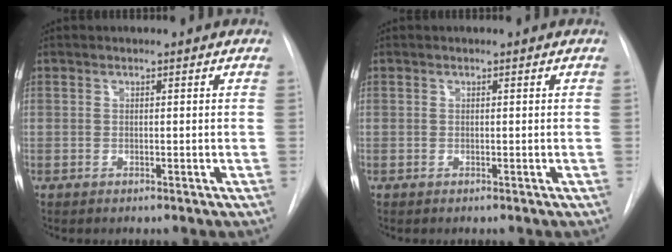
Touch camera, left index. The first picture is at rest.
{"total": 0.0}